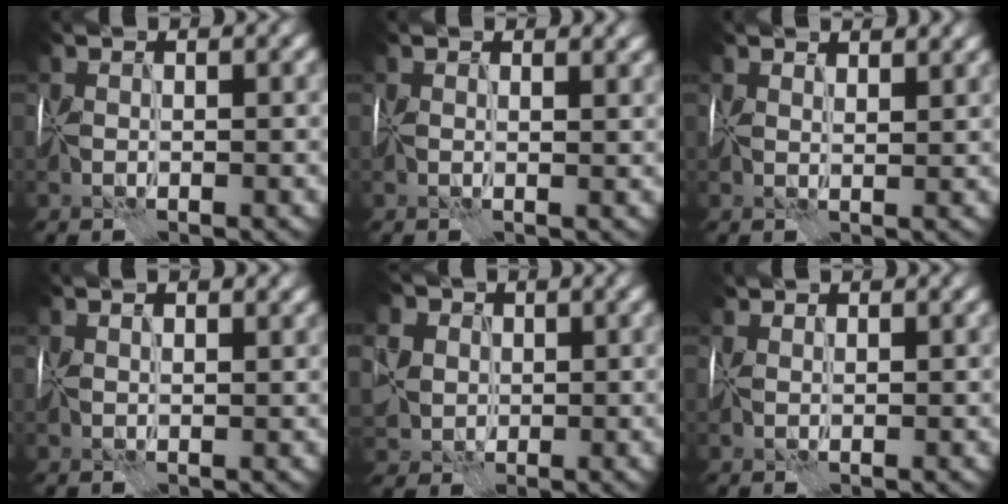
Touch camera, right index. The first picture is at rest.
{"total": 1.8, "force": [1.3, 0.9, 0.9], "torque": [-0.019, -0.001, 0.020]}
{"total": 3.0, "force": [2.4, 1.1, 1.3], "torque": [-0.026, 0.004, 0.032]}
{"total": 2.6, "force": [1.5, 1.2, 1.8], "torque": [-0.030, 0.009, 0.019]}
{"total": 8.4, "force": [2.8, 6.8, 4.1], "torque": [-0.097, 0.023, 0.033]}
{"total": 1.4, "force": [1.3, 0.4, 0.3], "torque": [-0.012, 0.005, 0.024]}